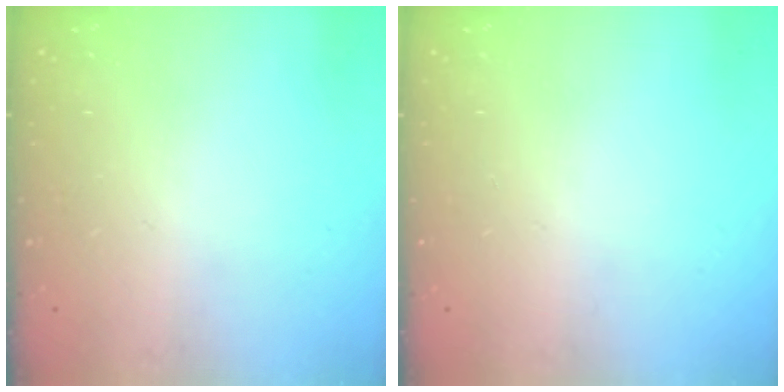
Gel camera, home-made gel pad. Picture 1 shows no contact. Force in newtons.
{"total": 0.0}